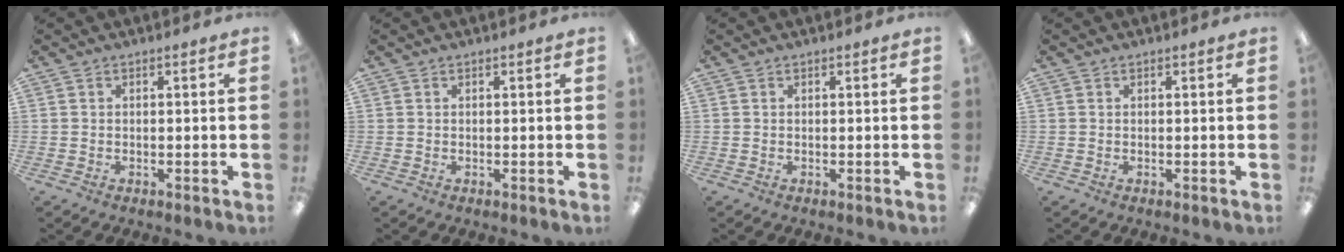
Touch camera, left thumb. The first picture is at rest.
{"total": 0.0}
{"total": 0.0}
{"total": 0.0}